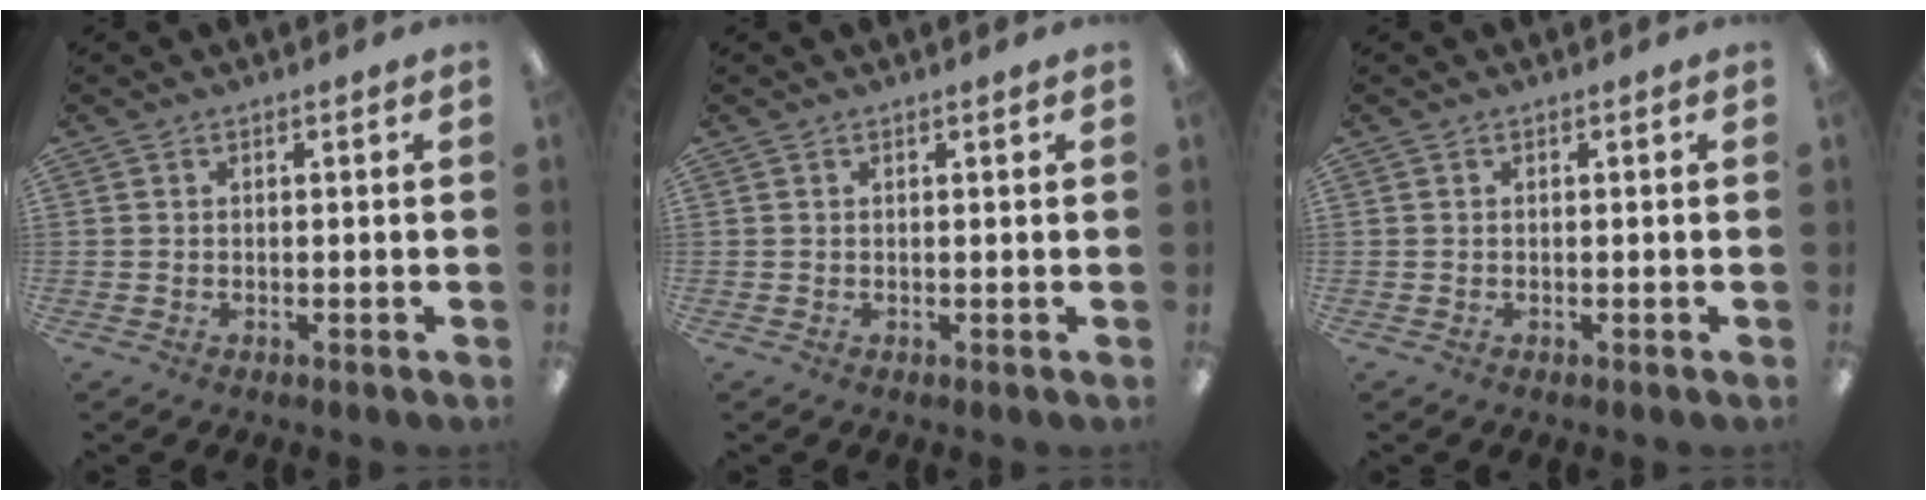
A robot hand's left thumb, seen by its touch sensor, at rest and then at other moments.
{"total": 0.5, "force": [0.3, 0.0, 0.4], "torque": [-0.007, 0.002, 0.005]}
{"total": 0.0}